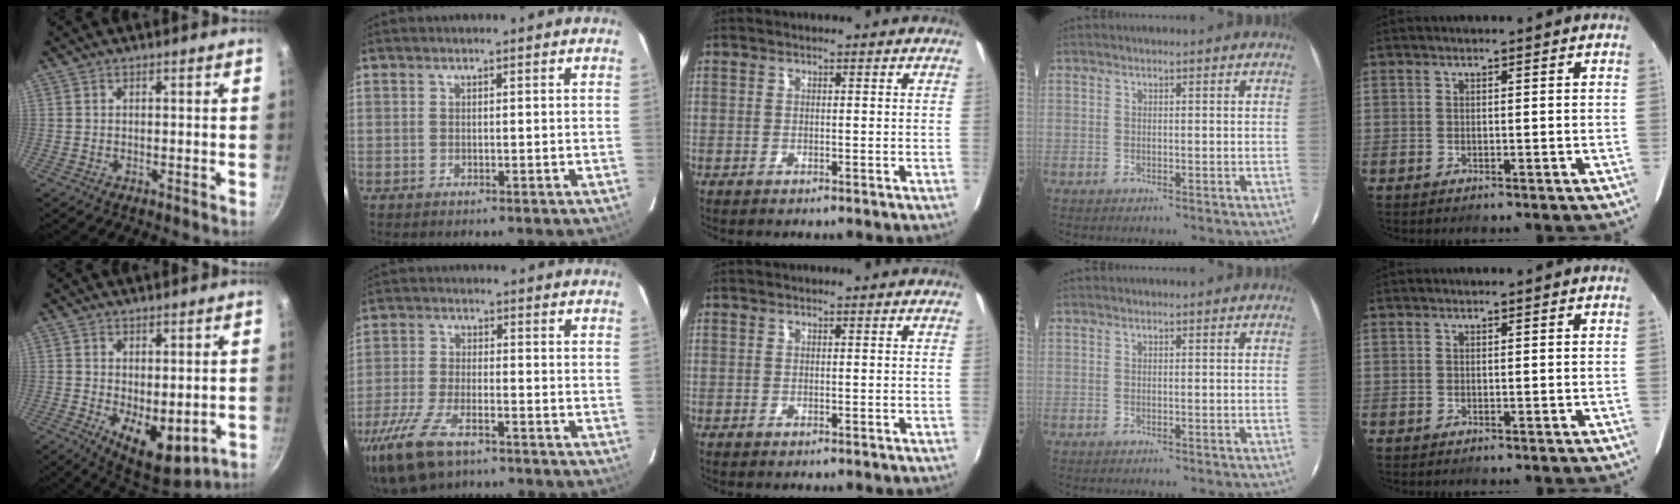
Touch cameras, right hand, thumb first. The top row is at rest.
{"thumb": {"total": 9.7, "force": [-0.8, 5.1, 8.2], "torque": [-0.100, -0.023, 0.001]}, "index": {"total": 14.9, "force": [-9.8, 6.1, 9.4], "torque": [-0.222, -0.039, -0.183]}}